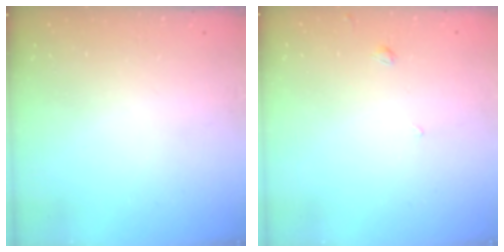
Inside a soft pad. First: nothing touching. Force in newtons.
{"total": 2.1, "press": 2.1, "slide": 0.5}